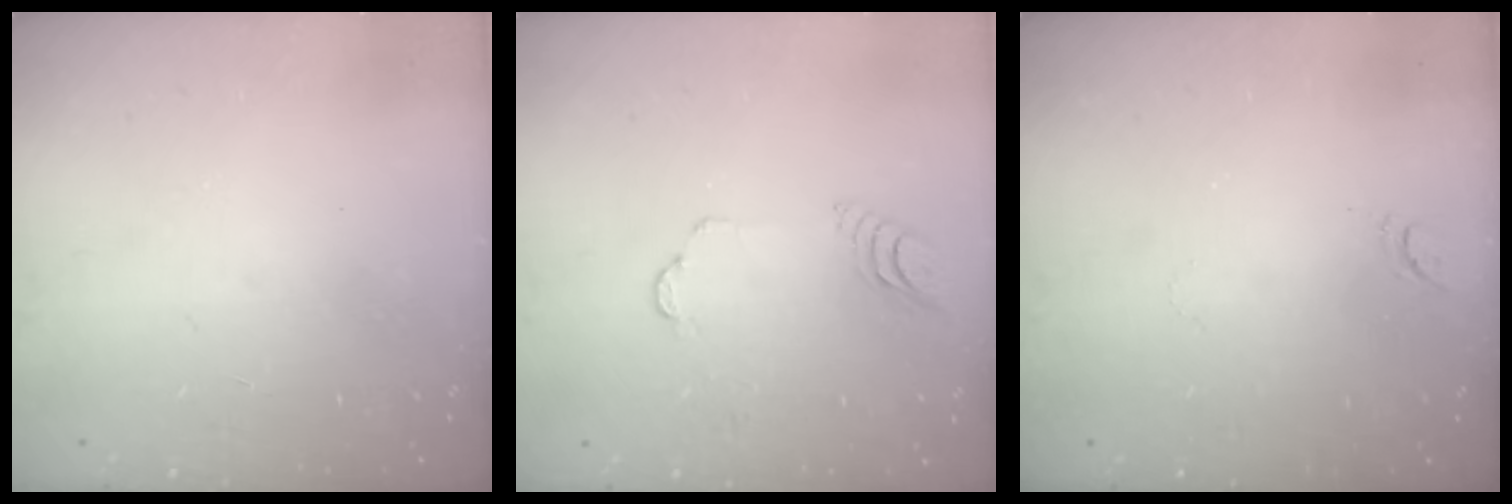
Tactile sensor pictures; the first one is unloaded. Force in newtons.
{"total": 4.2, "press": 4.2, "slide": 0.4}
{"total": 4.4, "press": 4.3, "slide": 0.5}